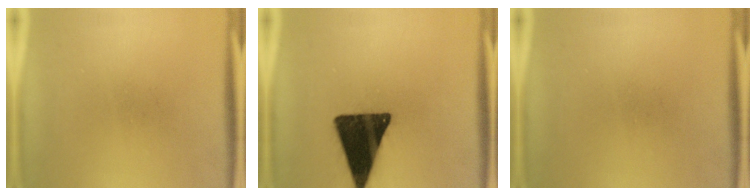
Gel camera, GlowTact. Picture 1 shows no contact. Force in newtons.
{"total": 17.7}
{"total": 0.0}